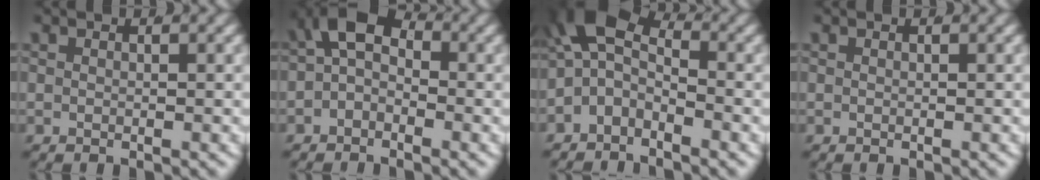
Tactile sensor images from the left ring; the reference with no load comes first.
{"total": 6.8, "force": [0.8, 5.0, 4.5], "torque": [-0.070, -0.014, 0.003]}
{"total": 9.2, "force": [0.8, 7.6, 5.2], "torque": [-0.099, -0.008, -0.009]}
{"total": 0.0}